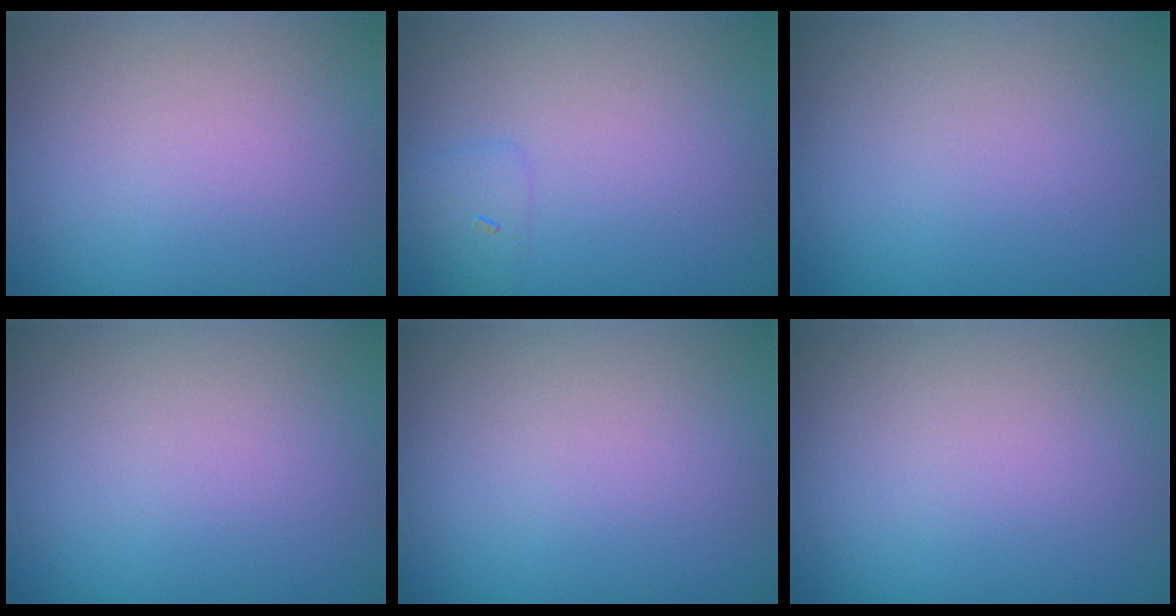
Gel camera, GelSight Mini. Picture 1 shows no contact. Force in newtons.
{"total": 1.1, "press": 1.1, "slide": 0.0}
{"total": 0.0}
{"total": 0.0}
{"total": 0.0}
{"total": 0.0}